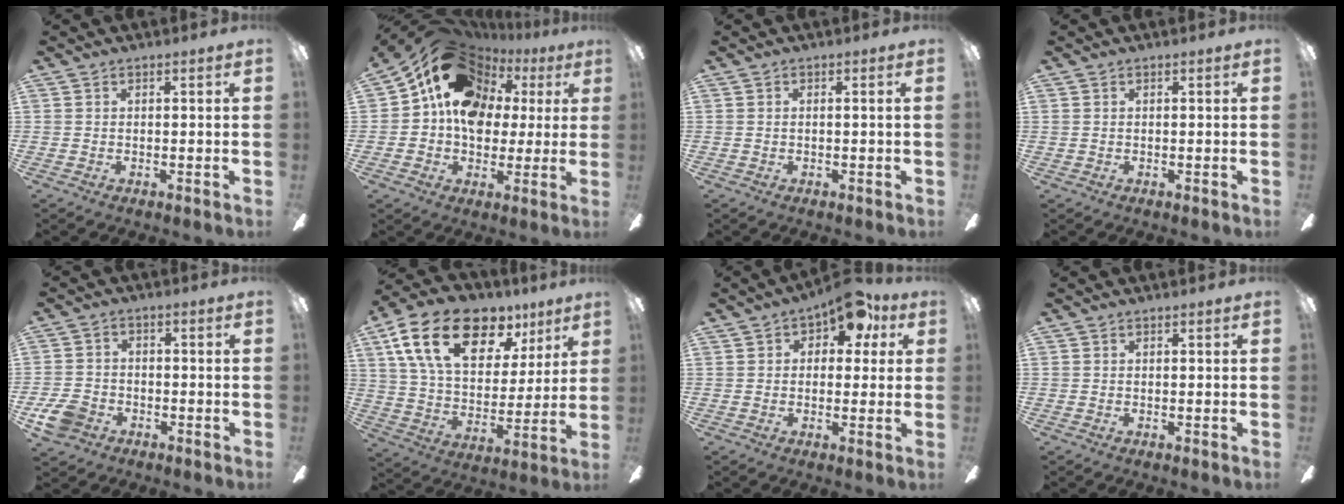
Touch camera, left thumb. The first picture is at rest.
{"total": 18.4, "force": [6.2, 13.8, 10.4], "torque": [-0.183, -0.018, 0.121]}
{"total": 0.6, "force": [0.1, -0.4, 0.5], "torque": [-0.008, -0.002, 0.002]}
{"total": 0.0}
{"total": 7.0, "force": [-3.8, 5.0, 3.1], "torque": [-0.077, 0.023, -0.073]}
{"total": 22.4, "force": [11.7, 13.0, 13.9], "torque": [-0.246, -0.047, 0.207]}
{"total": 9.8, "force": [5.3, 5.6, 5.9], "torque": [-0.071, -0.017, 0.090]}
{"total": 0.0}